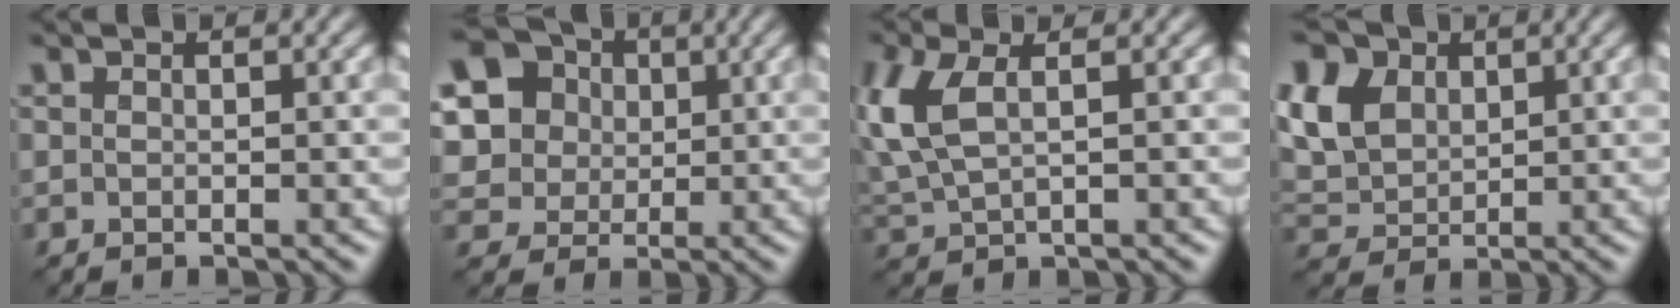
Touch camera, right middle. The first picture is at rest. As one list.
[{"total": 16.0, "force": [5.6, 13.9, 5.8], "torque": [-0.186, 0.038, 0.092]}, {"total": 4.8, "force": [1.3, 2.3, 4.0], "torque": [-0.111, 0.008, 0.028]}, {"total": 12.9, "force": [5.8, 9.2, 6.9], "torque": [-0.171, 0.040, 0.103]}]